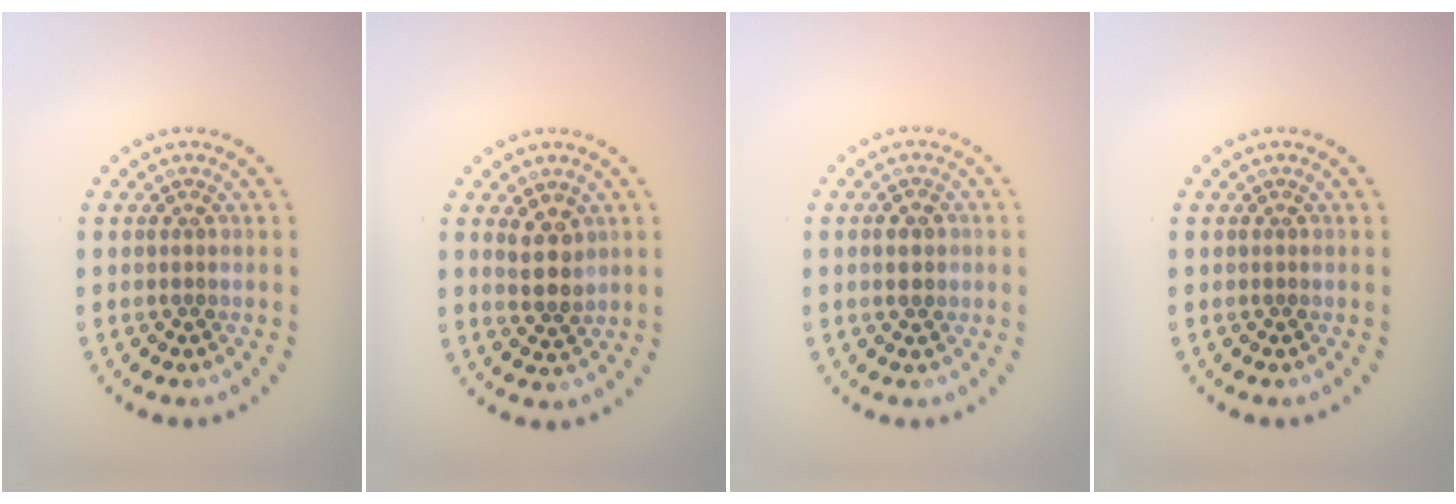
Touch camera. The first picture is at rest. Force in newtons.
{"total": 2.7, "press": 2.5, "slide": 1.0}
{"total": 2.3, "press": 2.3, "slide": 0.0}
{"total": 0.0}